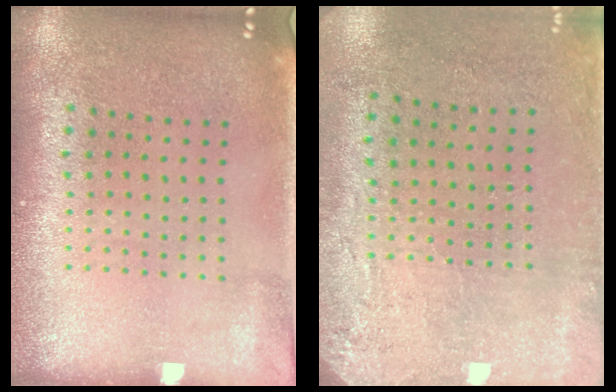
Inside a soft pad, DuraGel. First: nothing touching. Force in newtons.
{"total": 2.9, "press": 2.4, "slide": 1.6}